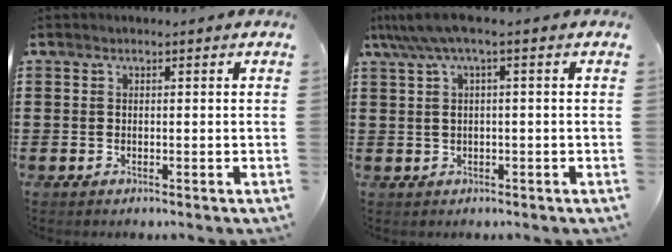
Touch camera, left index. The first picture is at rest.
{"total": 4.0, "force": [0.5, 0.6, 3.9], "torque": [-0.081, 0.000, 0.005]}